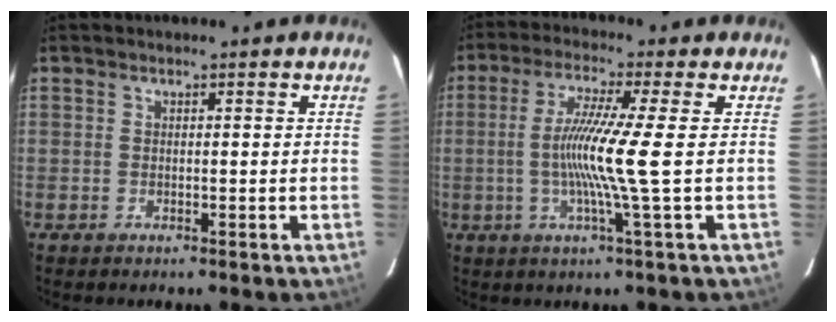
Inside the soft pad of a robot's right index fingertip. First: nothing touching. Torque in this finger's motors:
{"motor_torque": [1.32, -0.11, 0.67, 0.21]}